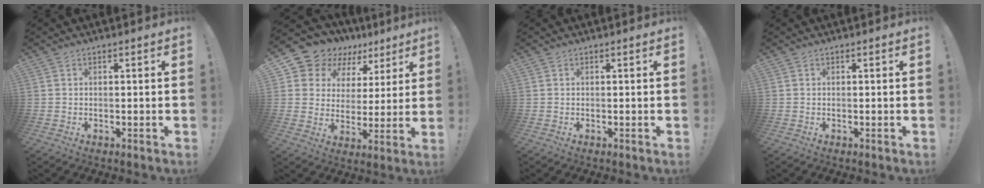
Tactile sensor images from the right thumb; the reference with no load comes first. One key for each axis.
{"total": 11.2, "fx": 8.0, "fy": 7.5, "fz": 2.5, "tx": -0.055, "ty": -0.063, "tz": 0.153}
{"total": 0.0}
{"total": 0.0}